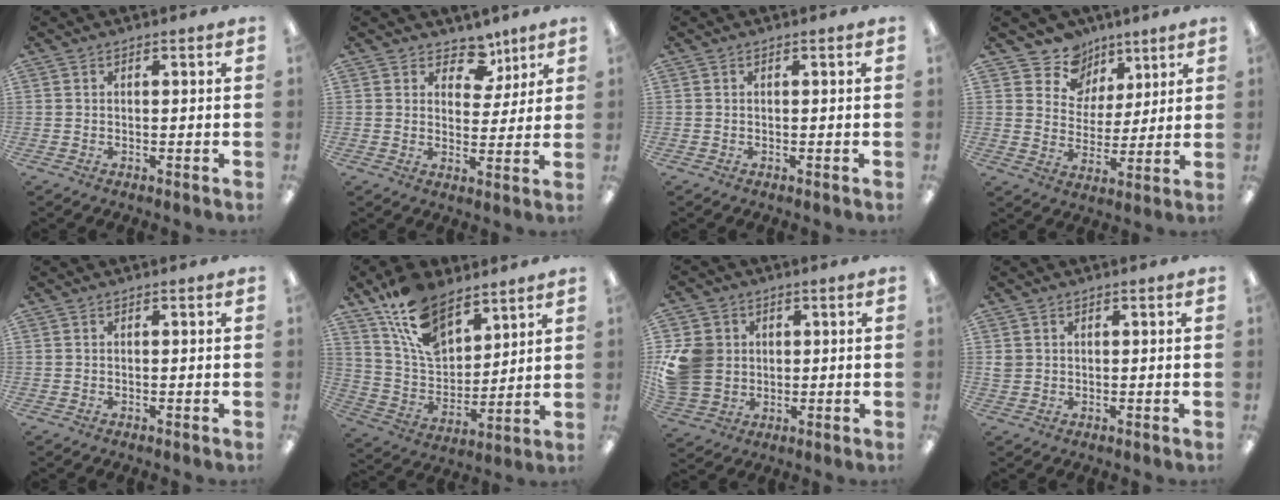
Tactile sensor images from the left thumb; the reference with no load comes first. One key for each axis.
{"total": 7.3, "fx": 5.1, "fy": 4.7, "fz": 2.4, "tx": -0.029, "ty": -0.029, "tz": 0.090}
{"total": 0.0}
{"total": 10.6, "fx": 7.4, "fy": 7.5, "fz": 0.7, "tx": -0.027, "ty": -0.062, "tz": 0.141}
{"total": 0.0}
{"total": 15.9, "fx": 10.9, "fy": 8.2, "fz": 8.2, "tx": -0.168, "ty": -0.043, "tz": 0.207}
{"total": 11.0, "fx": 1.3, "fy": 9.8, "fz": 4.7, "tx": -0.118, "ty": 0.012, "tz": 0.030}
{"total": 1.7, "fx": 0.5, "fy": 1.6, "fz": 0.3, "tx": -0.008, "ty": 0.003, "tz": 0.008}